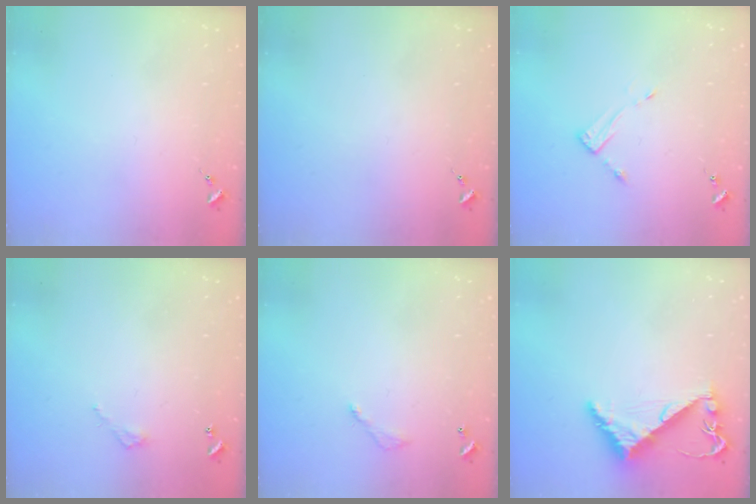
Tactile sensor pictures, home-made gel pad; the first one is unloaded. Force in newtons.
{"total": 0.0}
{"total": 3.7, "press": 3.7, "slide": 0.1}
{"total": 3.2, "press": 3.1, "slide": 0.2}
{"total": 3.8, "press": 3.8, "slide": 0.2}
{"total": 7.9, "press": 7.9, "slide": 0.8}